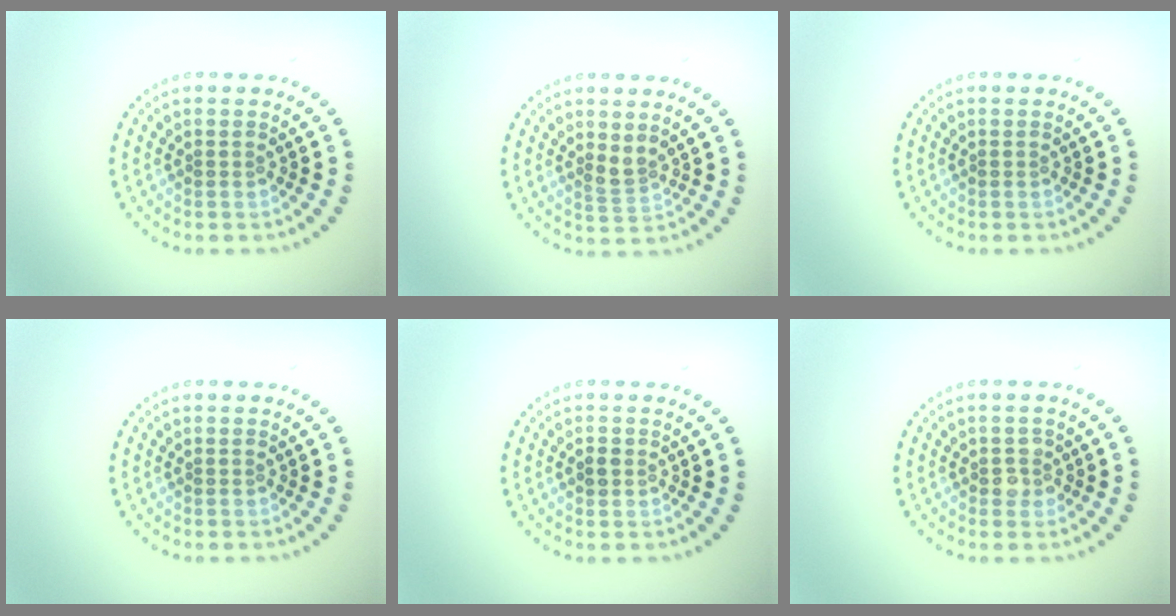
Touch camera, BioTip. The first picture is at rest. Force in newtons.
{"total": 1.5, "press": 1.3, "slide": 0.9}
{"total": 0.0}
{"total": 0.0}
{"total": 1.1, "press": 1.1, "slide": 0.2}
{"total": 1.5, "press": 1.4, "slide": 0.7}